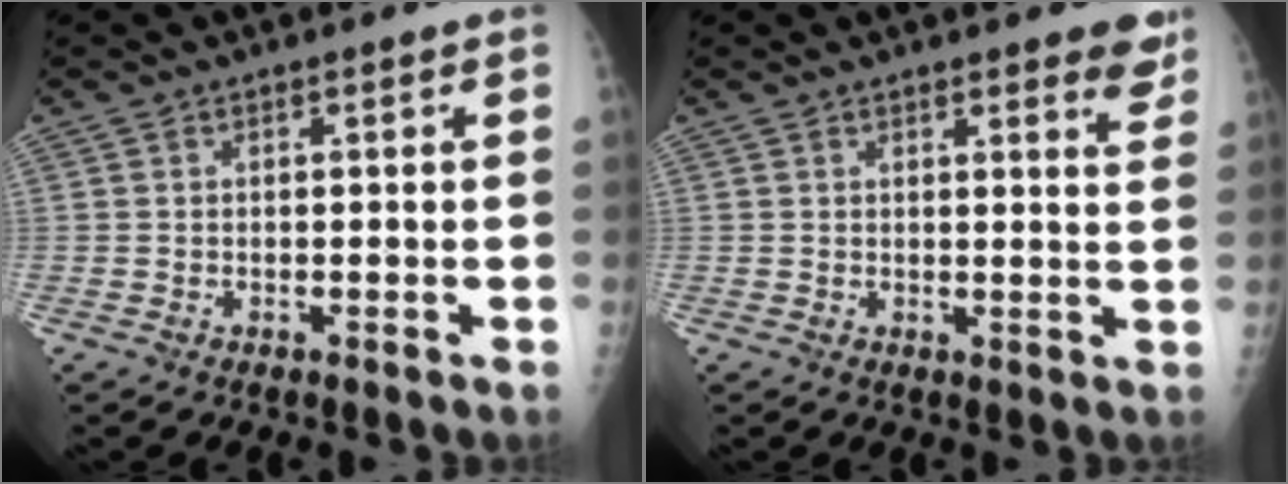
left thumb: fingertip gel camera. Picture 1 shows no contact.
{"total": 5.4, "force": [4.0, 1.5, 3.4], "torque": [-0.019, -0.019, 0.040]}